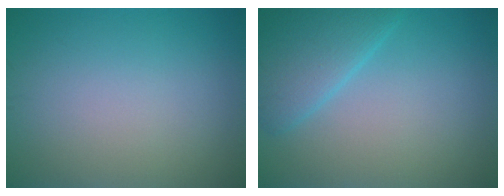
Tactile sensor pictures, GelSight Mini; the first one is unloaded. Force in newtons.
{"total": 4.3, "press": 4.3, "slide": 0.2}